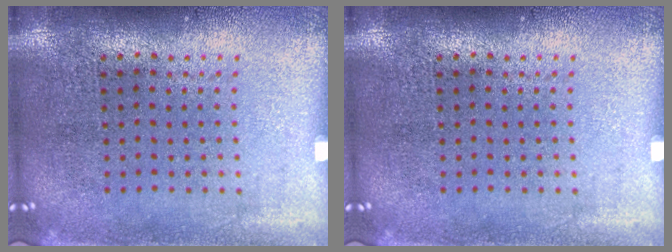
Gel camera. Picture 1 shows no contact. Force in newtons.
{"total": 0.0}